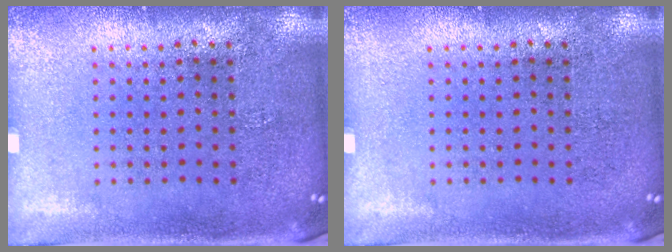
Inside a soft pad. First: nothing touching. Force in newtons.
{"total": 0.0}